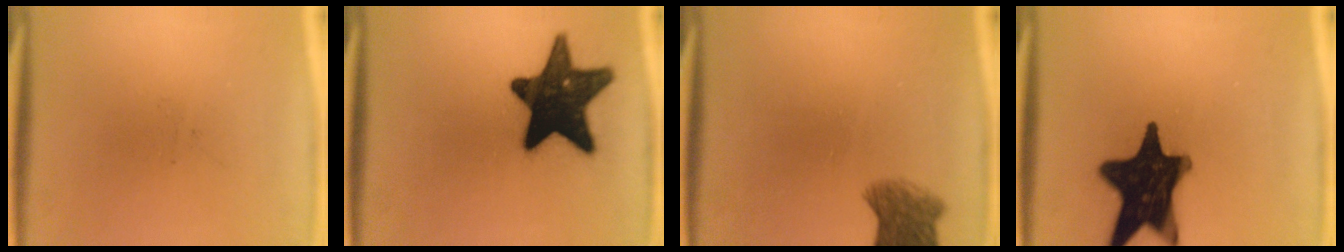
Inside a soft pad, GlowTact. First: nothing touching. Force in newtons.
{"total": 17.2}
{"total": 5.0}
{"total": 19.2}